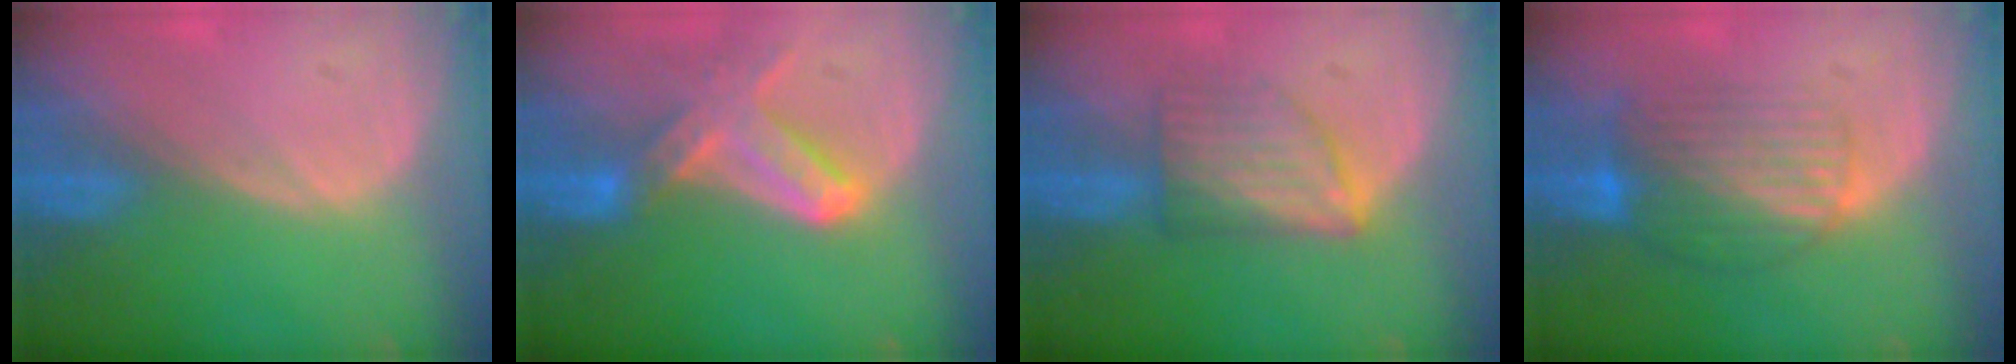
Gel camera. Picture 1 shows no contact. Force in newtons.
{"total": 6.8, "press": 6.6, "slide": 1.7}
{"total": 6.1, "press": 5.9, "slide": 1.3}
{"total": 8.3, "press": 7.2, "slide": 4.3}